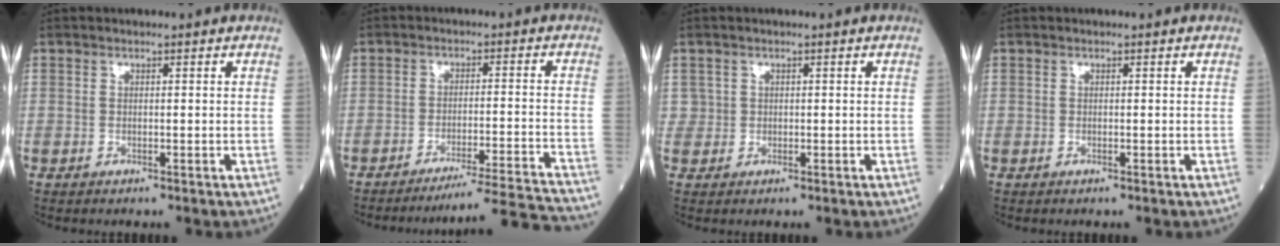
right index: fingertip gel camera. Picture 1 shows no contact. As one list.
[{"total": 14.1, "force": [-13.4, -3.1, 3.0], "torque": [-0.015, -0.016, -0.191]}, {"total": 1.2, "force": [0.3, 1.2, -0.1], "torque": [0.015, 0.003, 0.002]}, {"total": 0.0}]